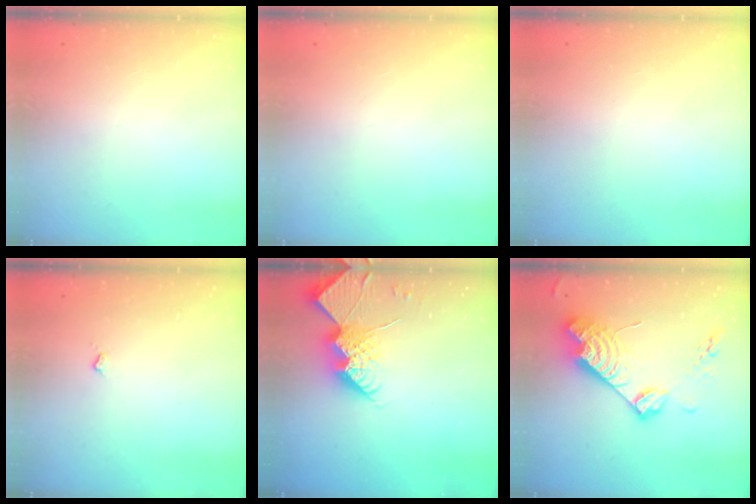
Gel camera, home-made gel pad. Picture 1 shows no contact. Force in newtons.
{"total": 0.0}
{"total": 0.0}
{"total": 3.3, "press": 3.2, "slide": 0.6}
{"total": 14.0, "press": 13.9, "slide": 1.3}
{"total": 17.1, "press": 17.0, "slide": 1.3}